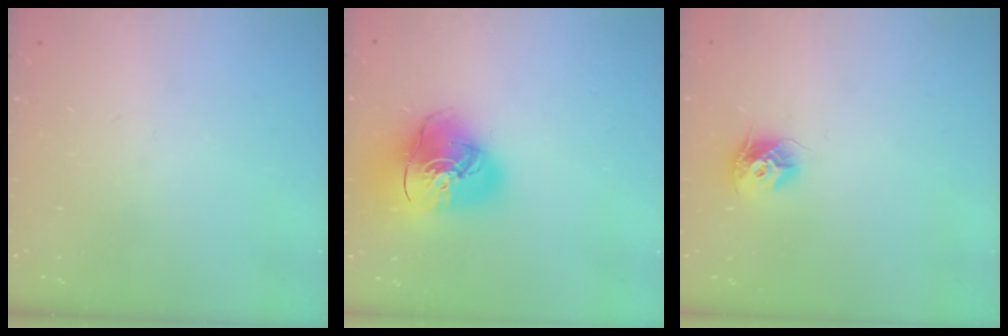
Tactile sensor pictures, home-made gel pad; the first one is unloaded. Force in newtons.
{"total": 16.7, "press": 16.5, "slide": 2.0}
{"total": 9.1, "press": 9.1, "slide": 0.3}